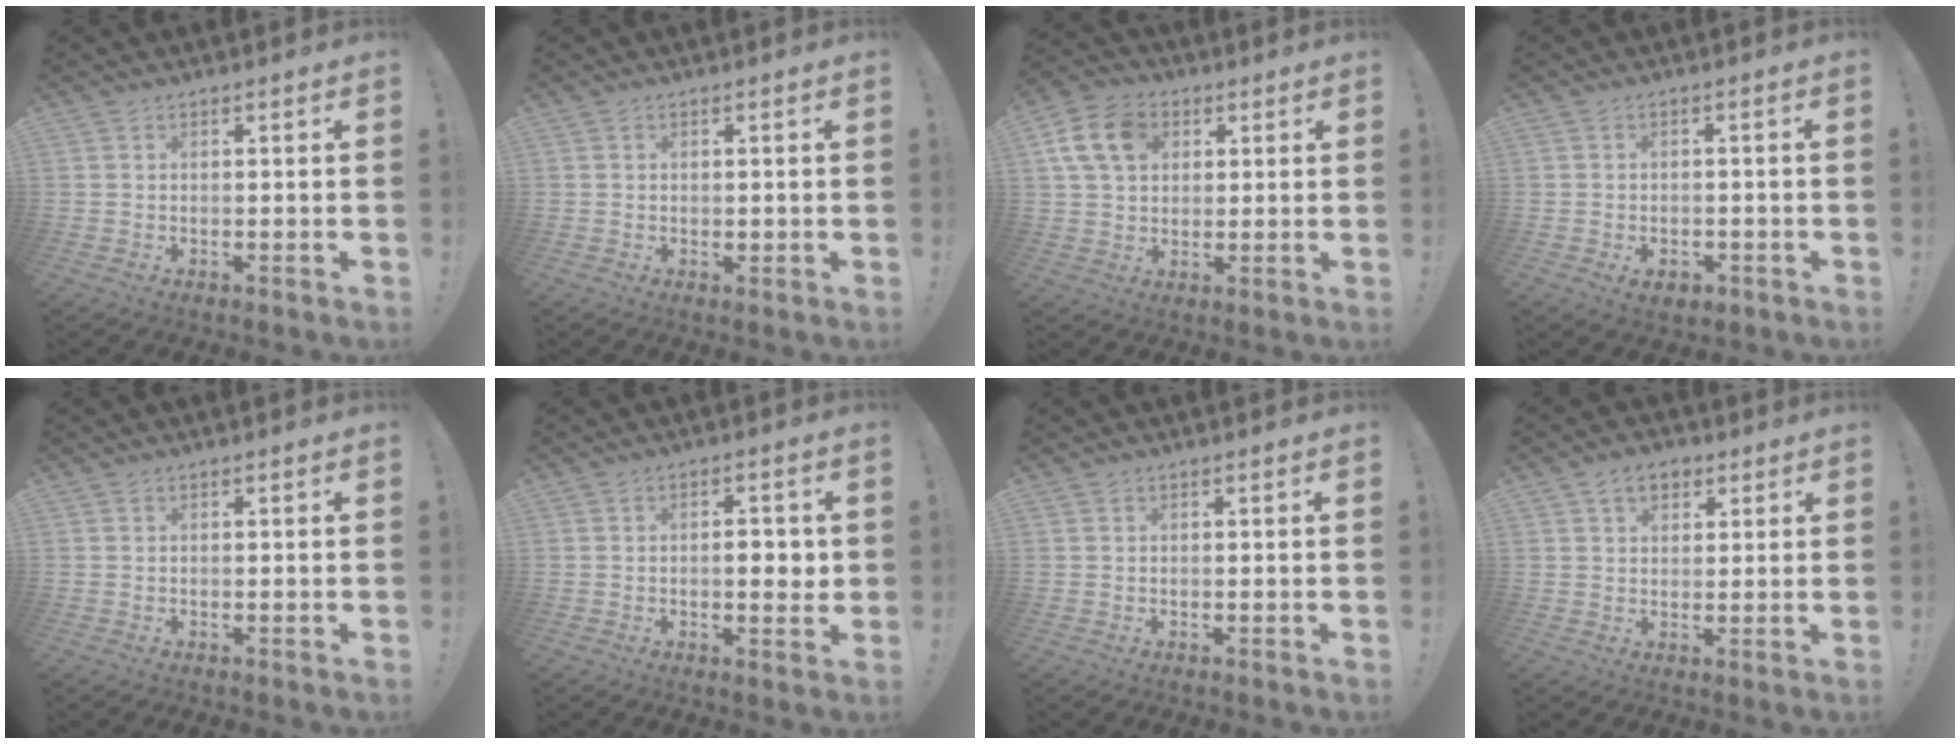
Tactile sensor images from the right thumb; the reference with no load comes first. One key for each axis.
{"total": 0.5, "fx": 0.1, "fy": 0.5, "fz": 0.2, "tx": 0.006, "ty": -0.003, "tz": 0.002}
{"total": 12.7, "fx": 4.3, "fy": 9.4, "fz": 7.3, "tx": -0.127, "ty": -0.002, "tz": 0.089}
{"total": 4.0, "fx": -2.1, "fy": 2.6, "fz": 2.2, "tx": -0.025, "ty": 0.007, "tz": -0.036}
{"total": 0.0}
{"total": 4.6, "fx": -0.2, "fy": 2.1, "fz": 4.1, "tx": -0.050, "ty": 0.000, "tz": -0.009}
{"total": 0.0}
{"total": 6.3, "fx": 3.2, "fy": 4.4, "fz": 3.2, "tx": -0.044, "ty": -0.004, "tz": 0.058}